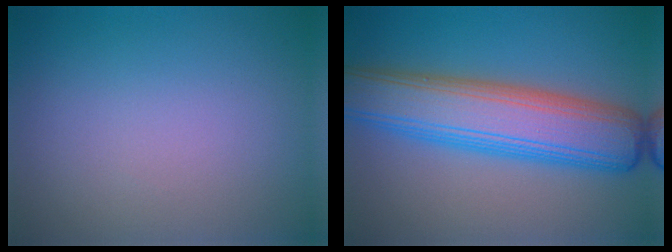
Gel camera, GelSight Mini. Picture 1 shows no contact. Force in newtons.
{"total": 9.2, "press": 9.2, "slide": 0.4}